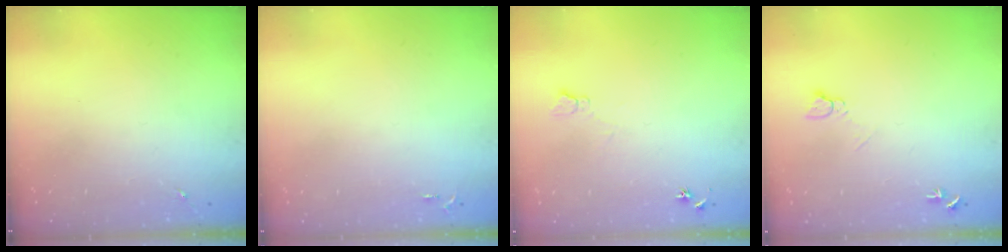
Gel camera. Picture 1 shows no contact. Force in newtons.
{"total": 2.6, "press": 2.6, "slide": 0.3}
{"total": 6.2, "press": 6.1, "slide": 0.8}
{"total": 5.1, "press": 5.1, "slide": 0.6}